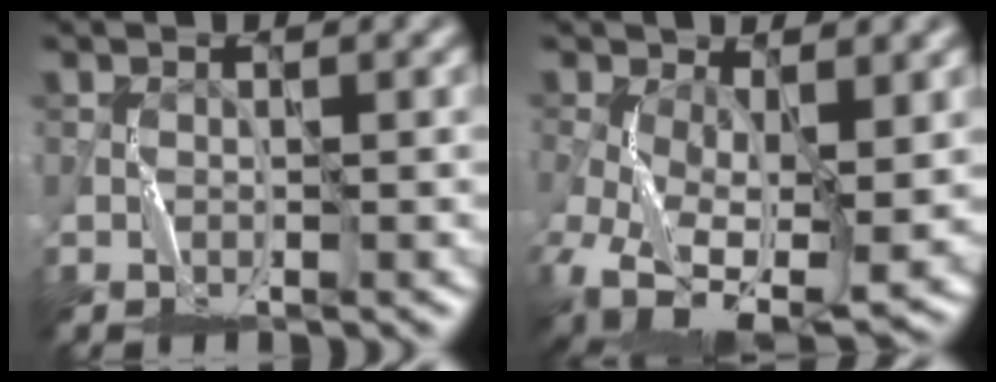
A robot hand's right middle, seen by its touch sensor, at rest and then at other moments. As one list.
[{"total": 11.2, "force": [-3.3, 5.5, 9.2], "torque": [-0.192, -0.035, -0.046]}]